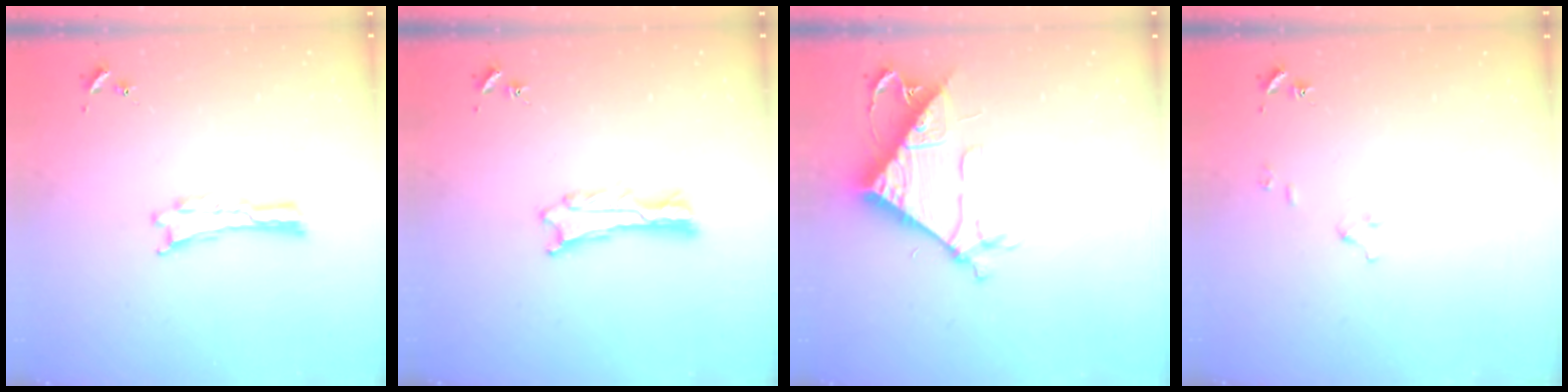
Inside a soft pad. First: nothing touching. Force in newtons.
{"total": 0.9, "press": 0.9, "slide": 0.1}
{"total": 9.6, "press": 9.5, "slide": 1.0}
{"total": 2.6, "press": 2.6, "slide": 0.3}